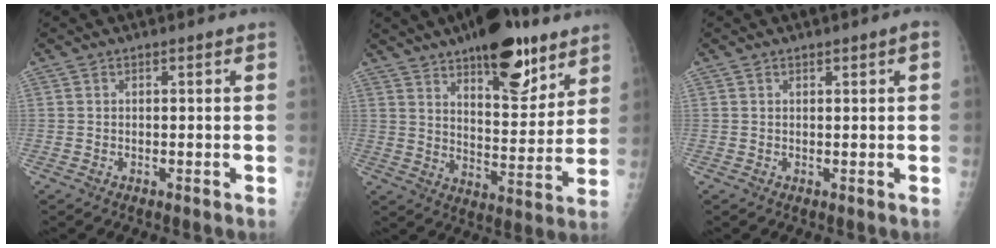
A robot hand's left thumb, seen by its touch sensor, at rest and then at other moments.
{"total": 18.6, "force": [12.0, 7.2, 12.2], "torque": [-0.137, -0.067, 0.184]}
{"total": 1.1, "force": [0.7, 0.4, 0.8], "torque": [-0.006, -0.001, 0.010]}